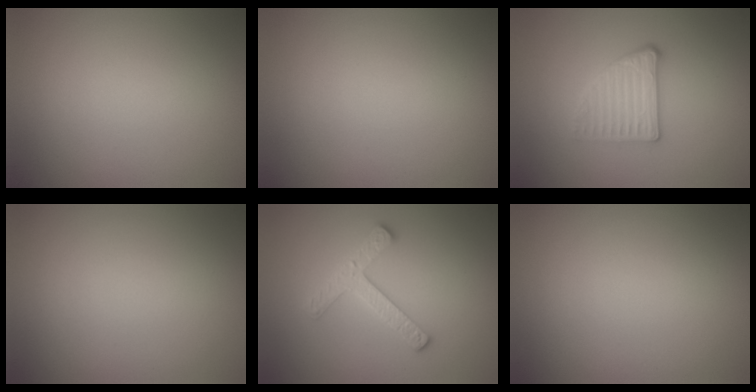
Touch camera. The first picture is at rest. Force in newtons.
{"total": 0.0}
{"total": 2.7, "press": 2.4, "slide": 1.2}
{"total": 0.0}
{"total": 2.7, "press": 2.6, "slide": 0.5}
{"total": 0.0}